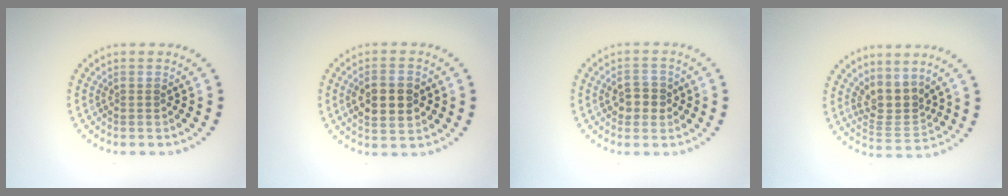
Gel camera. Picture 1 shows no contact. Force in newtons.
{"total": 4.5, "press": 4.5, "slide": 0.2}
{"total": 2.6, "press": 2.5, "slide": 0.3}
{"total": 3.2, "press": 2.4, "slide": 2.1}